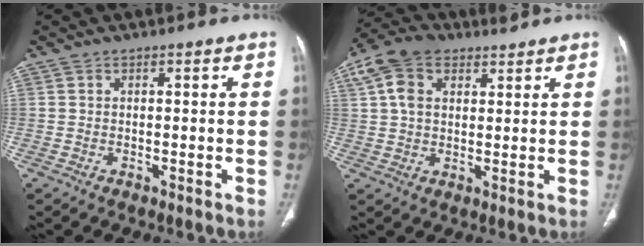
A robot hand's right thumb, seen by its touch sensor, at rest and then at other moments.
{"total": 9.1, "force": [4.0, 5.8, 5.7], "torque": [-0.114, 0.016, 0.072]}